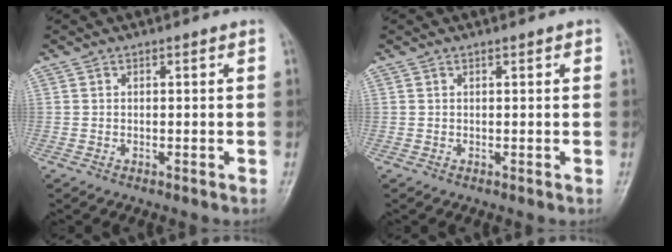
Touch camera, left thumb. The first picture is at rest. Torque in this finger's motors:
{"motor_torque": [-0.07, 0.05, -0.27, 0.01, 0.01]}